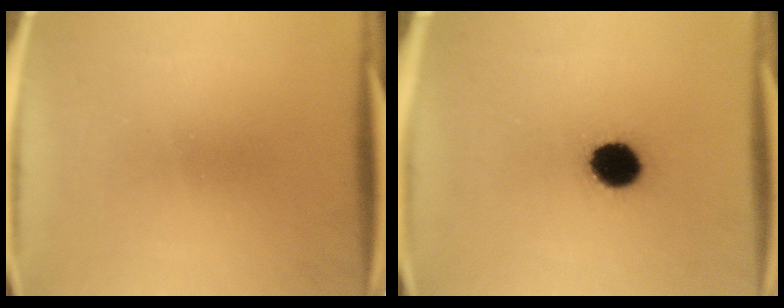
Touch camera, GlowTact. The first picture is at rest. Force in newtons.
{"total": 8.4}